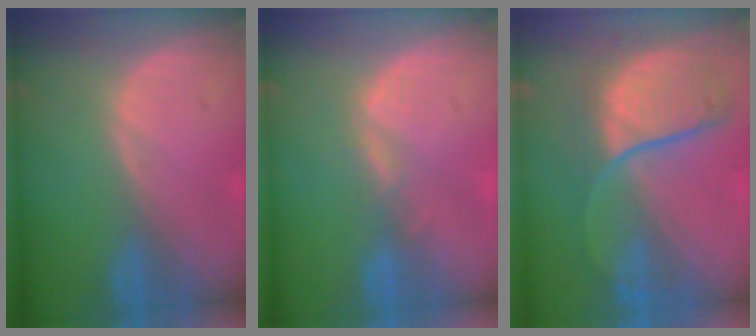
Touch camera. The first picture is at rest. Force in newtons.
{"total": 1.6, "press": 1.6, "slide": 0.2}
{"total": 9.1, "press": 8.7, "slide": 2.9}